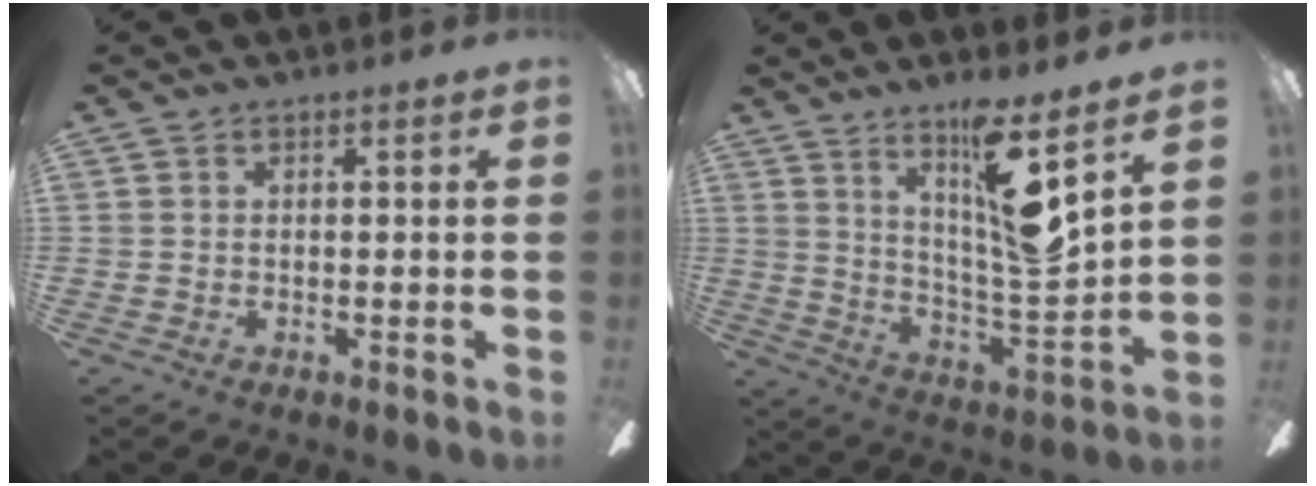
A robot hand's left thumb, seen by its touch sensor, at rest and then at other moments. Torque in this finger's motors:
{"motor_torque": [1.75, 0.99, 0.95, -0.81, 0.11]}